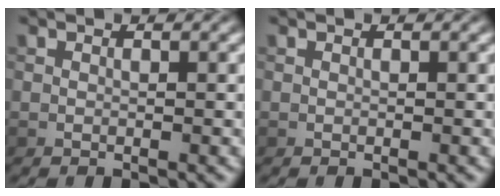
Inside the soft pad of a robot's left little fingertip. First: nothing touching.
{"total": 0.0}